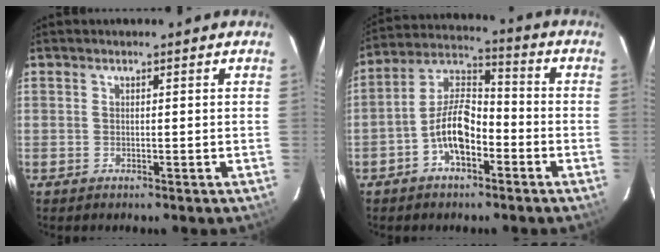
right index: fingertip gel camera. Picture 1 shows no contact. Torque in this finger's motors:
{"motor_torque": [2.14, 0.00, 0.71, 0.09]}